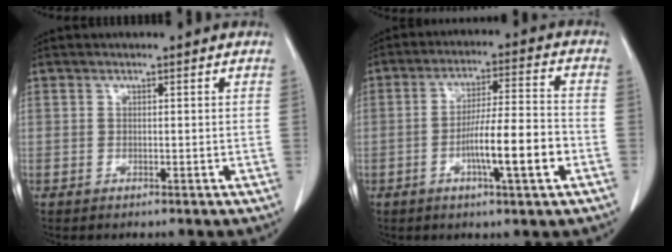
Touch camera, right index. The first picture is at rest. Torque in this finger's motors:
{"motor_torque": [0.79, -0.49, 0.48, 0.15]}